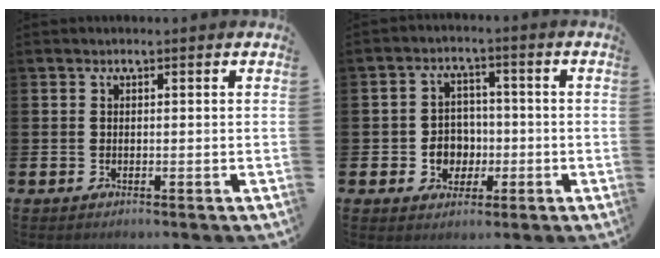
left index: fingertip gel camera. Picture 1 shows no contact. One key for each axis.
{"total": 4.1, "fx": -0.7, "fy": 3.9, "fz": 1.2, "tx": -0.023, "ty": 0.001, "tz": -0.019}